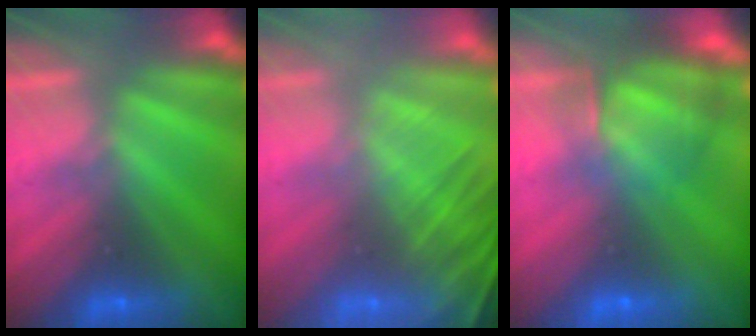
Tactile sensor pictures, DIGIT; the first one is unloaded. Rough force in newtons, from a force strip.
{"total": 6.9}
{"total": 7.1}